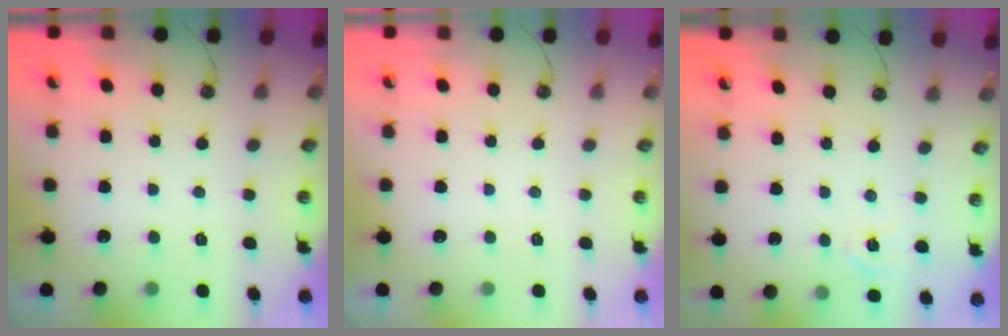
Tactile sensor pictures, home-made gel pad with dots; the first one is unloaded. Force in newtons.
{"total": 0.0}
{"total": 3.2, "press": 3.2, "slide": 0.4}